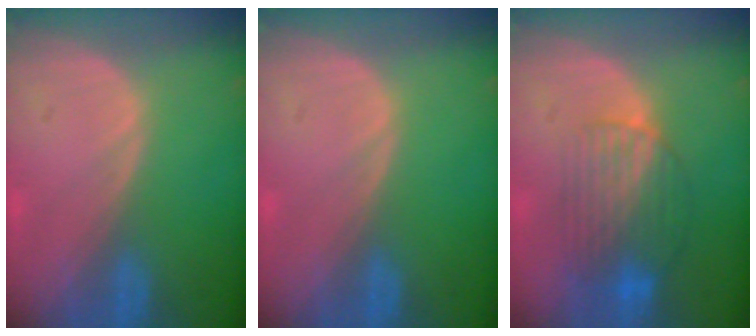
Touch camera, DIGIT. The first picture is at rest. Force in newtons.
{"total": 0.0}
{"total": 8.3, "press": 7.2, "slide": 4.1}